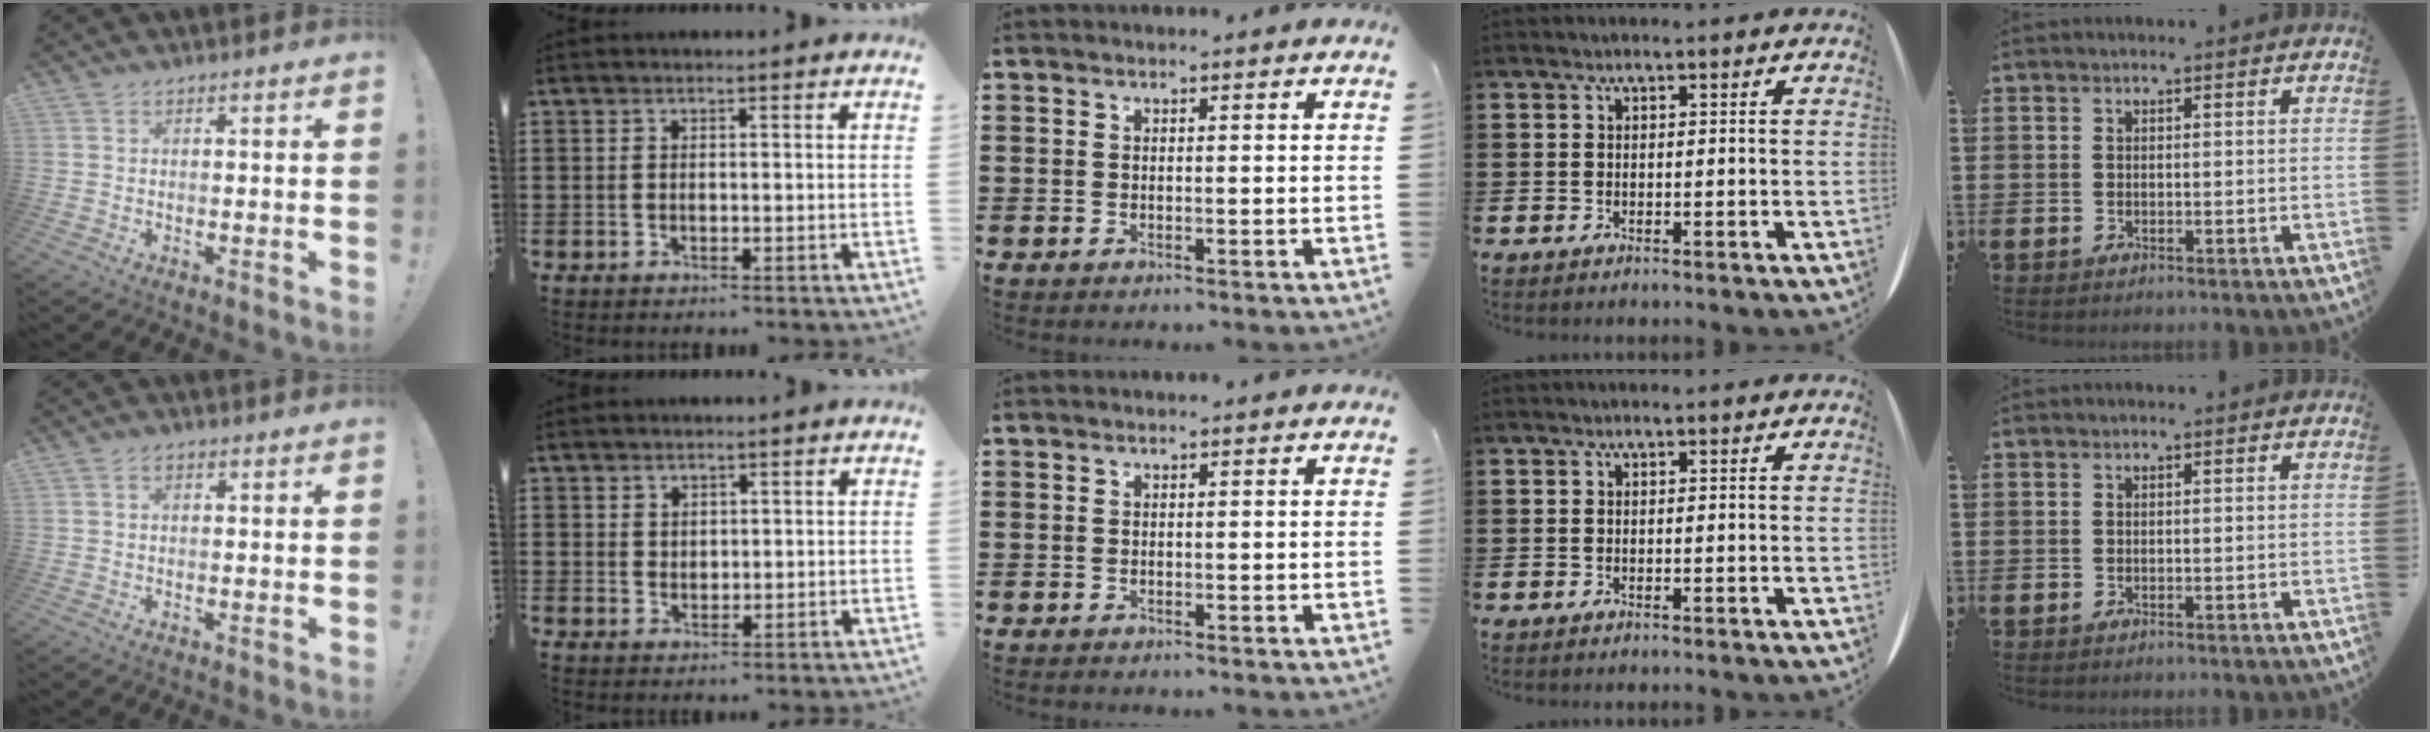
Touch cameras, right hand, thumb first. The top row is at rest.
{"thumb": {"total": 1.6, "force": [0.2, 1.0, 1.2], "torque": [-0.016, 0.001, 0.002]}, "index": {"total": 1.8, "force": [1.4, 1.1, 0.2], "torque": [-0.007, 0.004, 0.027]}}